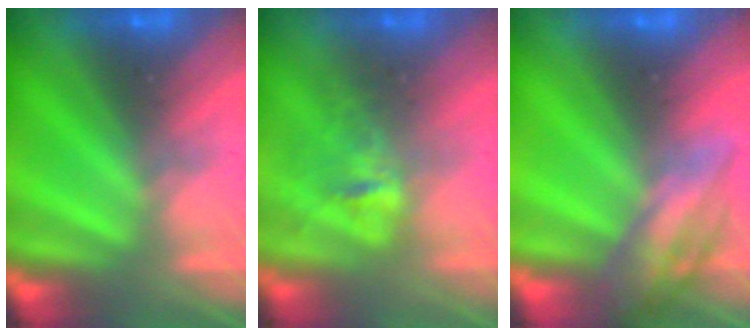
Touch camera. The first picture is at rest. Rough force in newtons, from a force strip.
{"total": 2.8}
{"total": 2.4}